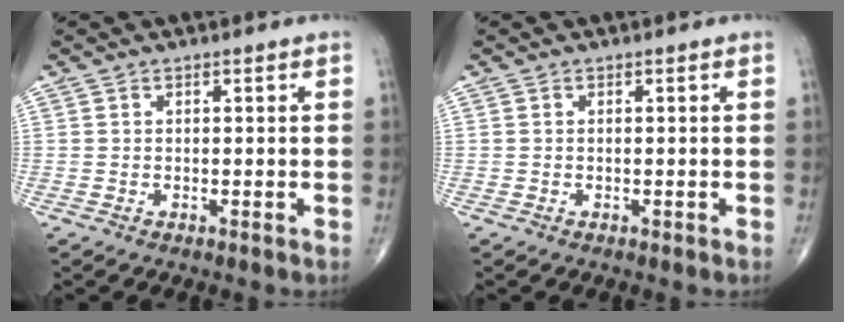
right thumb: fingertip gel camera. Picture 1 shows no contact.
{"total": 0.0}